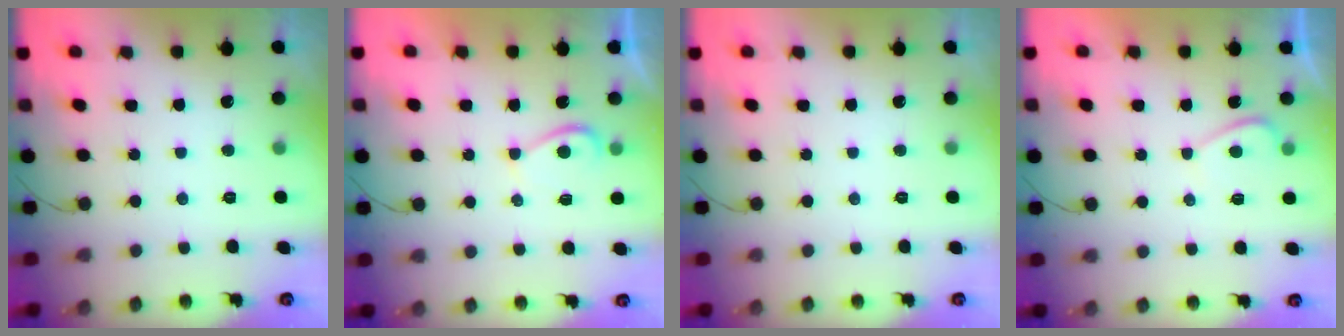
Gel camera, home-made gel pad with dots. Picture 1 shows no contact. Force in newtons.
{"total": 2.3, "press": 2.3, "slide": 0.5}
{"total": 0.0}
{"total": 0.0}